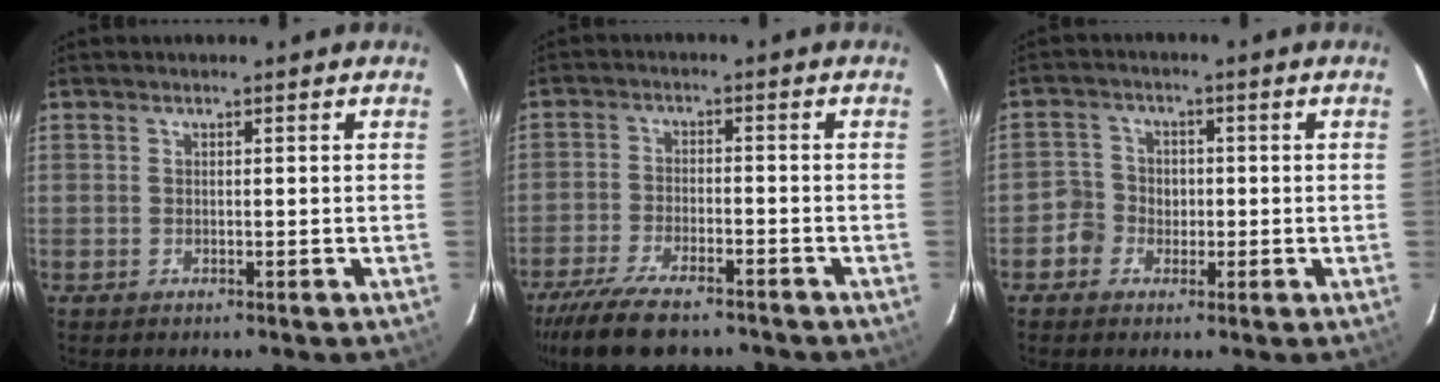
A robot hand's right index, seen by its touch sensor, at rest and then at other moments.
{"total": 13.7, "force": [-11.0, 4.2, 7.0], "torque": [-0.159, -0.033, -0.187]}
{"total": 4.3, "force": [-1.3, 4.1, 0.6], "torque": [-0.002, 0.012, -0.028]}